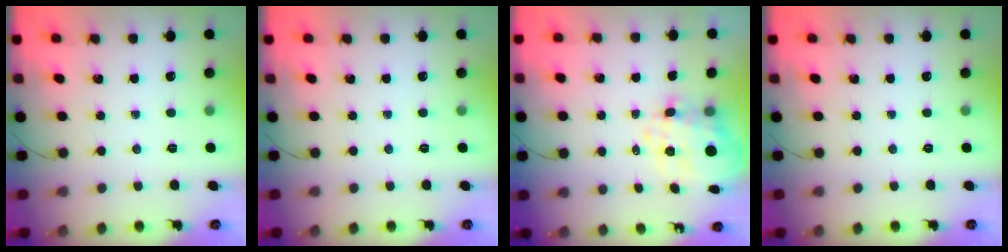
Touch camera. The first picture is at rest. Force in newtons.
{"total": 0.0}
{"total": 11.5, "press": 11.1, "slide": 3.0}
{"total": 0.0}